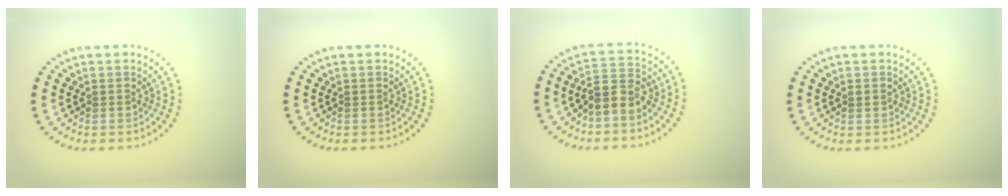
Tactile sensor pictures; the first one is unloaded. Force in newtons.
{"total": 0.0}
{"total": 3.2, "press": 2.9, "slide": 1.2}
{"total": 0.8, "press": 0.8, "slide": 0.2}